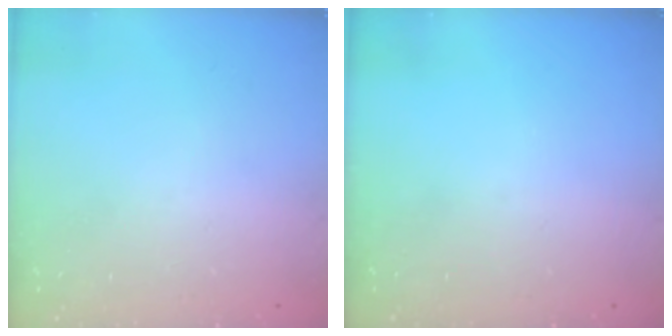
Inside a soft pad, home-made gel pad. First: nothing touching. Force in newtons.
{"total": 0.0}